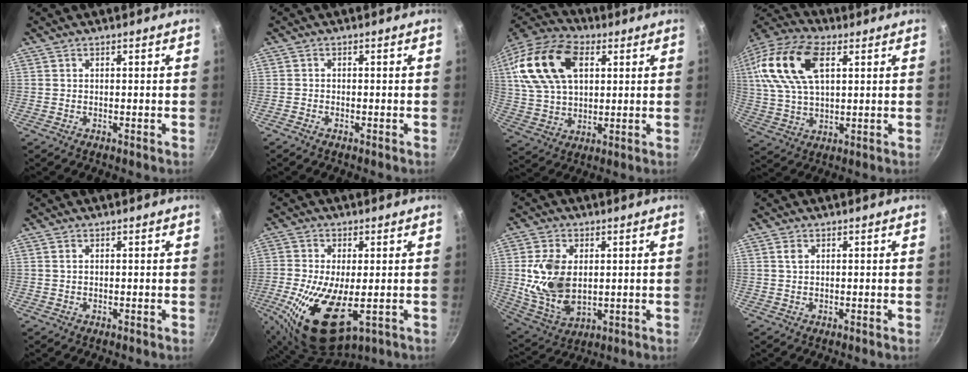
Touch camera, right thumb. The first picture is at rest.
{"total": 0.7, "force": [-0.5, 0.2, 0.5], "torque": [-0.016, 0.000, -0.012]}
{"total": 20.6, "force": [6.2, 12.8, 14.9], "torque": [-0.276, 0.007, 0.111]}
{"total": 18.4, "force": [6.0, 10.1, 14.2], "torque": [-0.278, 0.004, 0.106]}
{"total": 0.8, "force": [0.3, 0.4, 0.6], "torque": [-0.011, 0.001, 0.005]}
{"total": 14.3, "force": [-2.7, 6.4, 12.5], "torque": [-0.243, -0.017, -0.040]}
{"total": 13.1, "force": [1.4, 8.3, 10.1], "torque": [-0.184, -0.020, 0.039]}
{"total": 1.5, "force": [0.6, 0.9, 1.1], "torque": [-0.020, -0.001, 0.012]}